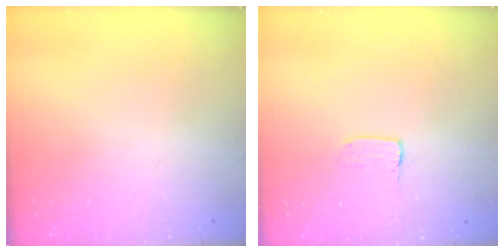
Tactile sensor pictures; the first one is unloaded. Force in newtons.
{"total": 2.0, "press": 2.0, "slide": 0.0}